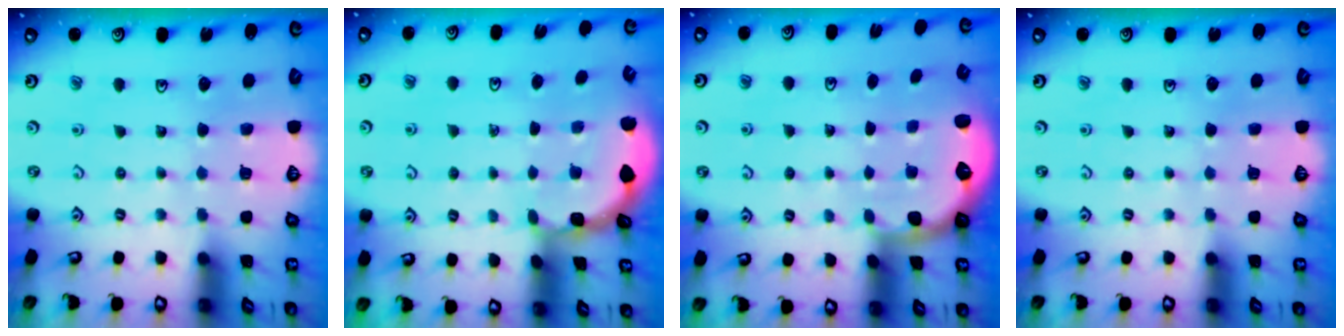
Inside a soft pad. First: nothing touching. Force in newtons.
{"total": 1.9, "press": 1.9, "slide": 0.2}
{"total": 2.8, "press": 2.0, "slide": 2.0}
{"total": 0.0}